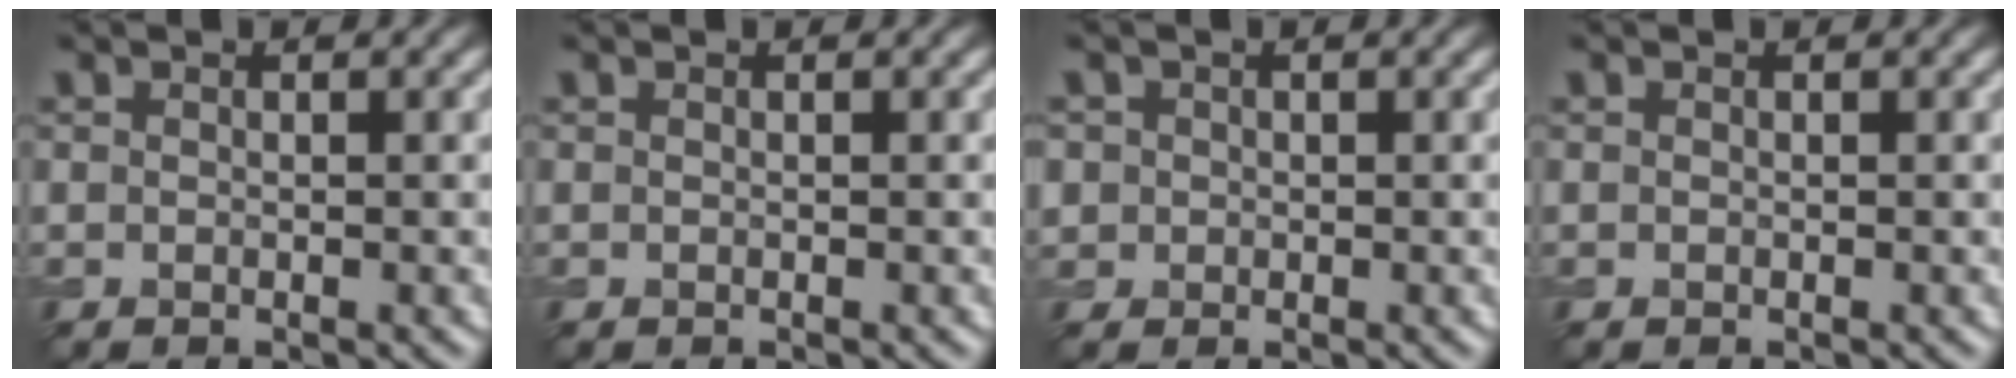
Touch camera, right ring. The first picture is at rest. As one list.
[{"total": 0.0}, {"total": 1.8, "force": [0.5, 1.6, 0.4], "torque": [0.001, 0.006, 0.009]}, {"total": 0.0}]